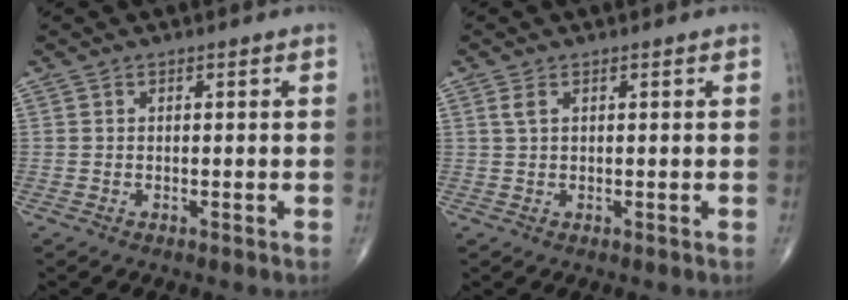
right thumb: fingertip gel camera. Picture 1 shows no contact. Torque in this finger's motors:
{"motor_torque": [-0.41, 0.18, 0.13, 0.00, 0.02]}